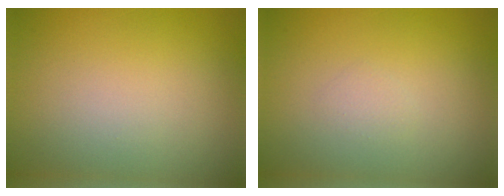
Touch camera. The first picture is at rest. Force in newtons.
{"total": 0.6, "press": 0.6, "slide": 0.0}